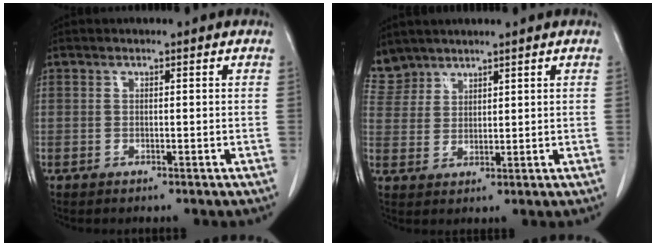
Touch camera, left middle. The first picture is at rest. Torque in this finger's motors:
{"motor_torque": [0.78, -0.78, 0.00, -0.04]}